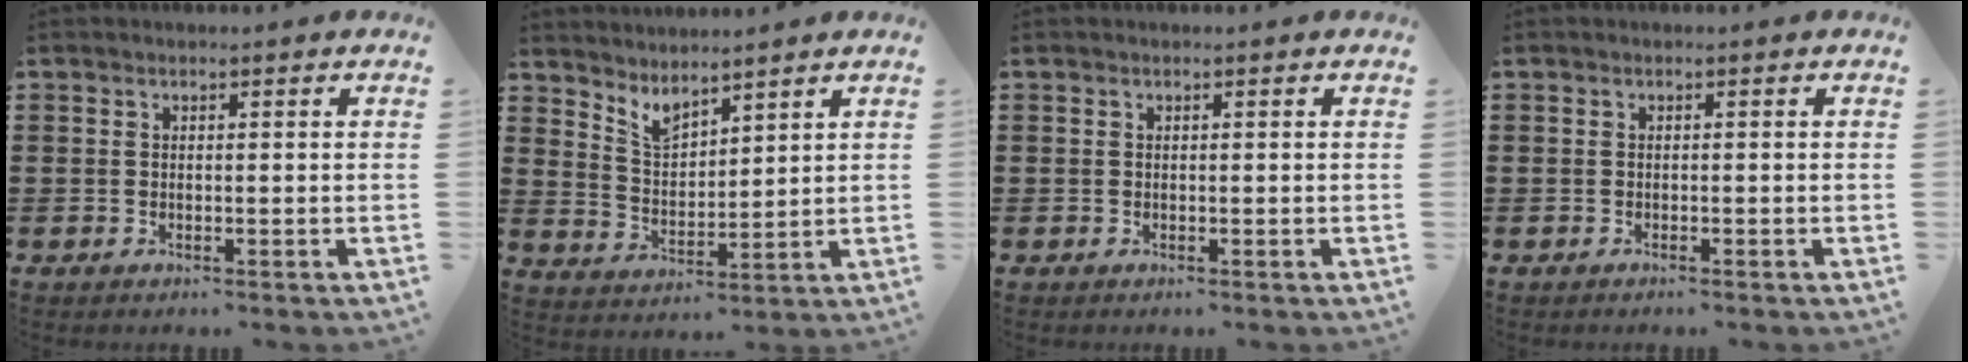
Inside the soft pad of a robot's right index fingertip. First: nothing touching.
{"total": 4.1, "force": [3.8, 1.0, 1.0], "torque": [-0.033, -0.010, 0.072]}
{"total": 0.0}
{"total": 0.6, "force": [-0.6, -0.1, 0.1], "torque": [-0.002, -0.004, -0.011]}